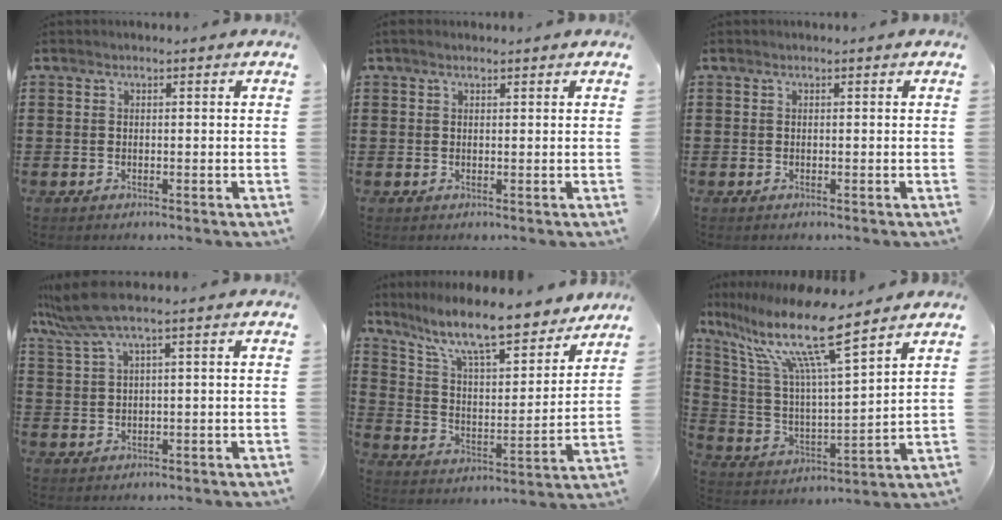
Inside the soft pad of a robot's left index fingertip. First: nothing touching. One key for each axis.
{"total": 0.9, "fx": 0.6, "fy": 0.2, "fz": 0.6, "tx": -0.013, "ty": 0.002, "tz": 0.010}
{"total": 0.0}
{"total": 4.6, "fx": 2.5, "fy": 0.1, "fz": 3.9, "tx": -0.098, "ty": -0.008, "tz": 0.039}
{"total": 11.0, "fx": 9.4, "fy": 1.1, "fz": 5.5, "tx": -0.136, "ty": -0.059, "tz": 0.160}
{"total": 14.6, "fx": 10.5, "fy": 1.5, "fz": 10.0, "tx": -0.240, "ty": -0.064, "tz": 0.171}